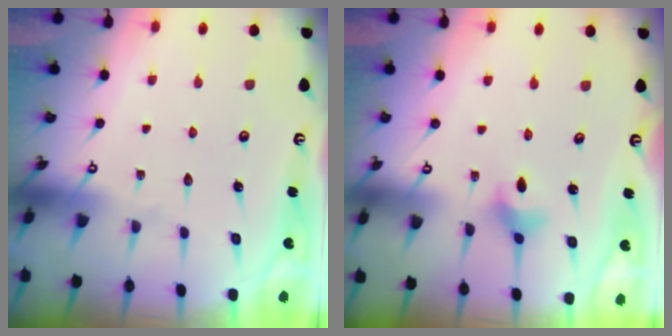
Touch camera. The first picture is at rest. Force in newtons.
{"total": 3.7, "press": 3.6, "slide": 0.7}